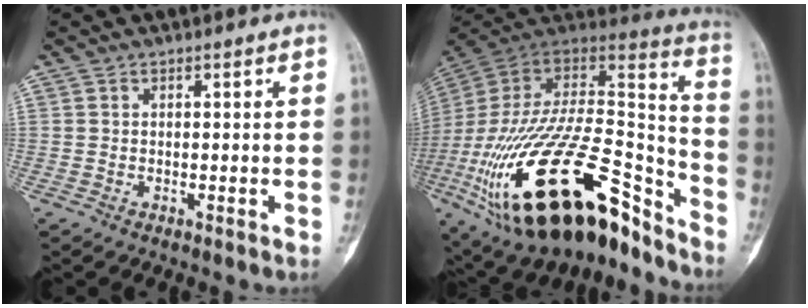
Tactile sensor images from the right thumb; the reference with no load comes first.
{"total": 39.8, "force": [-21.3, 16.6, 29.2], "torque": [-0.528, 0.043, -0.351]}